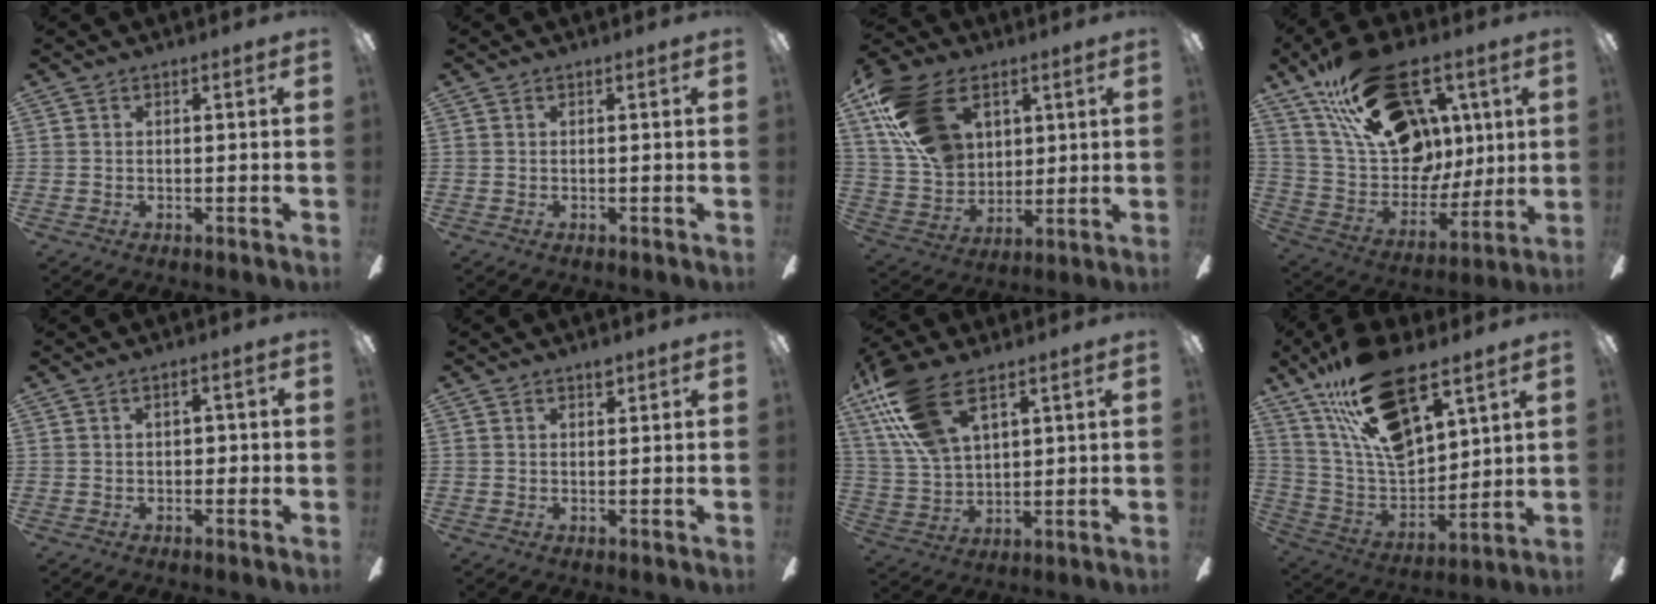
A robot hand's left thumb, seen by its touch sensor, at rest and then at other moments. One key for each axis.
{"total": 0.0}
{"total": 19.6, "fx": 8.9, "fy": 13.1, "fz": 11.5, "tx": -0.241, "ty": -0.014, "tz": 0.172}
{"total": 29.5, "fx": 13.9, "fy": 18.3, "fz": 18.5, "tx": -0.318, "ty": -0.058, "tz": 0.270}
{"total": 2.6, "fx": 0.1, "fy": 1.6, "fz": 2.1, "tx": -0.033, "ty": 0.007, "tz": -0.002}
{"total": 1.7, "fx": 1.3, "fy": 0.8, "fz": 0.7, "tx": 0.000, "ty": -0.006, "tz": 0.021}
{"total": 15.9, "fx": 9.6, "fy": 7.2, "fz": 10.5, "tx": -0.233, "ty": -0.025, "tz": 0.179}
{"total": 22.9, "fx": 14.7, "fy": 9.6, "fz": 14.7, "tx": -0.267, "ty": -0.077, "tz": 0.261}